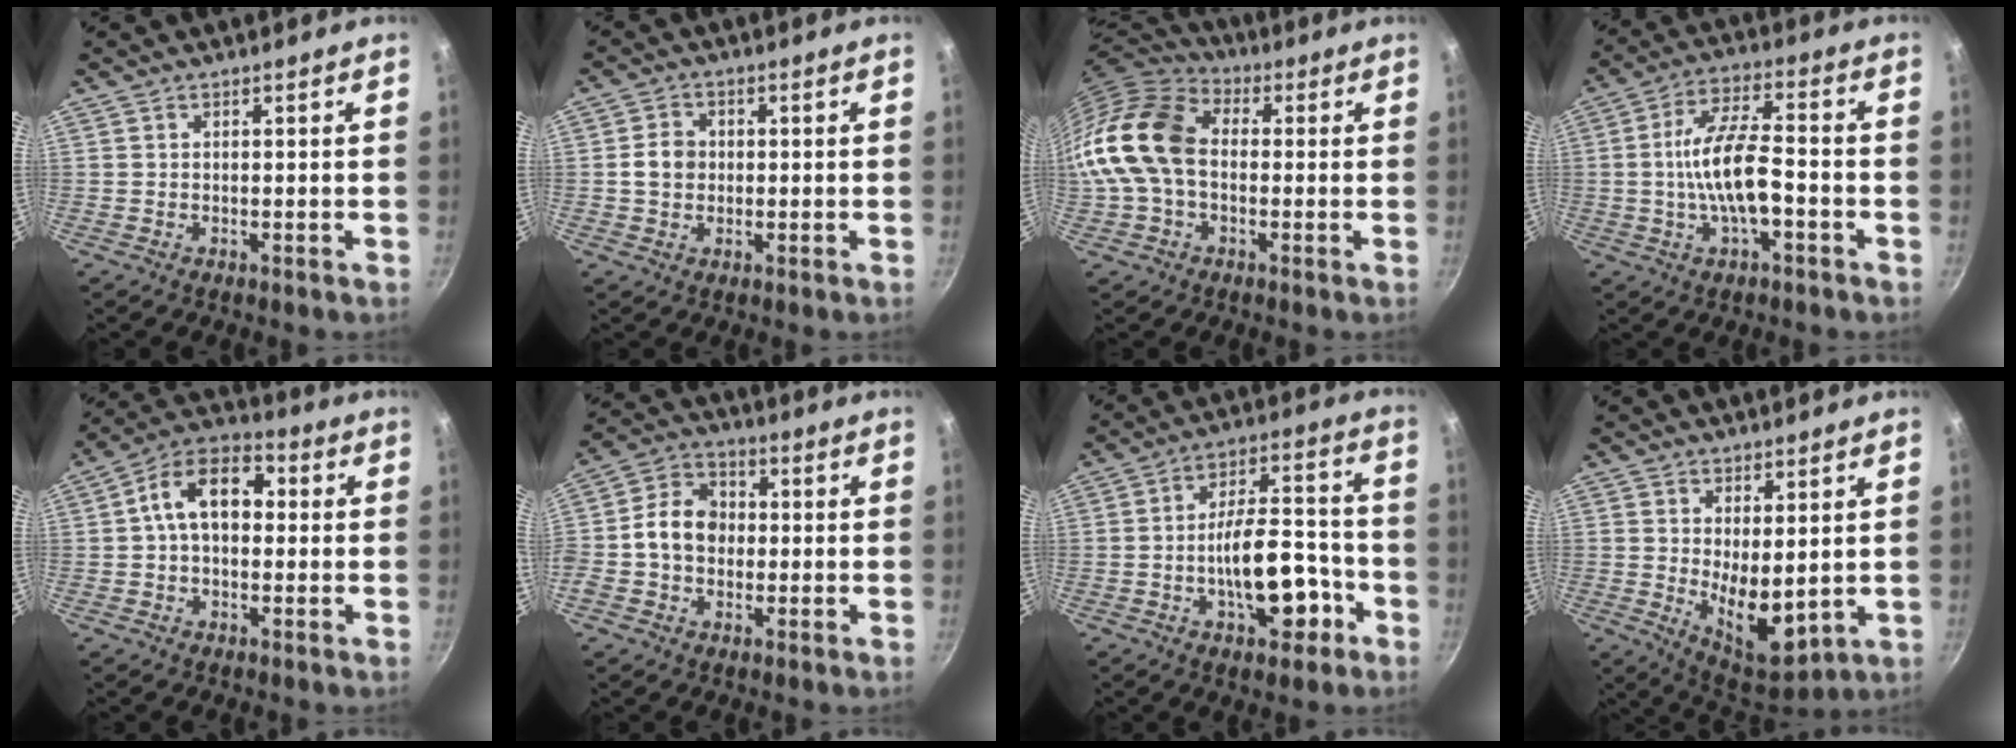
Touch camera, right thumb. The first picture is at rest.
{"total": 4.5, "force": [0.0, 3.8, 2.4], "torque": [-0.026, 0.009, -0.007]}
{"total": 17.3, "force": [-0.7, 12.2, 12.2], "torque": [-0.225, 0.040, -0.029]}
{"total": 11.7, "force": [-2.4, 4.5, 10.5], "torque": [-0.186, 0.033, -0.050]}
{"total": 11.8, "force": [1.1, 7.8, 8.7], "torque": [-0.106, 0.034, -0.001]}
{"total": 9.6, "force": [-0.5, 7.7, 5.7], "torque": [-0.071, 0.023, -0.028]}
{"total": 14.2, "force": [-5.1, 6.7, 11.4], "torque": [-0.139, 0.055, -0.072]}
{"total": 10.2, "force": [1.1, 4.7, 9.0], "torque": [-0.114, -0.037, 0.035]}